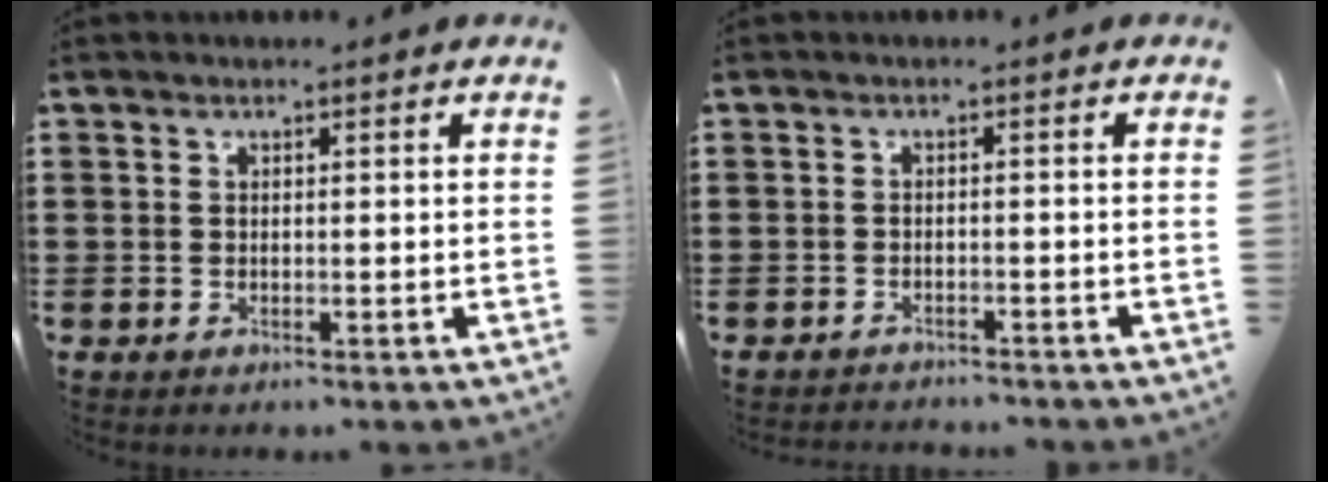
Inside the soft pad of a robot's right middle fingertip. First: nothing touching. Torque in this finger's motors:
{"motor_torque": [0.17, -0.07, 0.00, 0.01]}